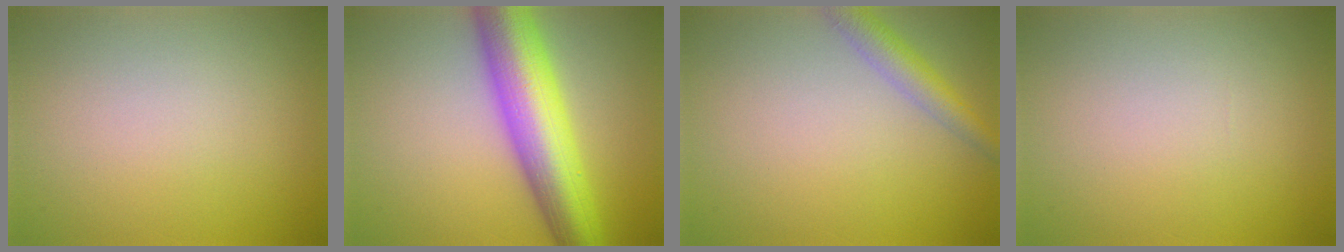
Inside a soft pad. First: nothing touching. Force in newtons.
{"total": 10.0, "press": 10.0, "slide": 0.2}
{"total": 2.8, "press": 2.8, "slide": 0.2}
{"total": 0.0}